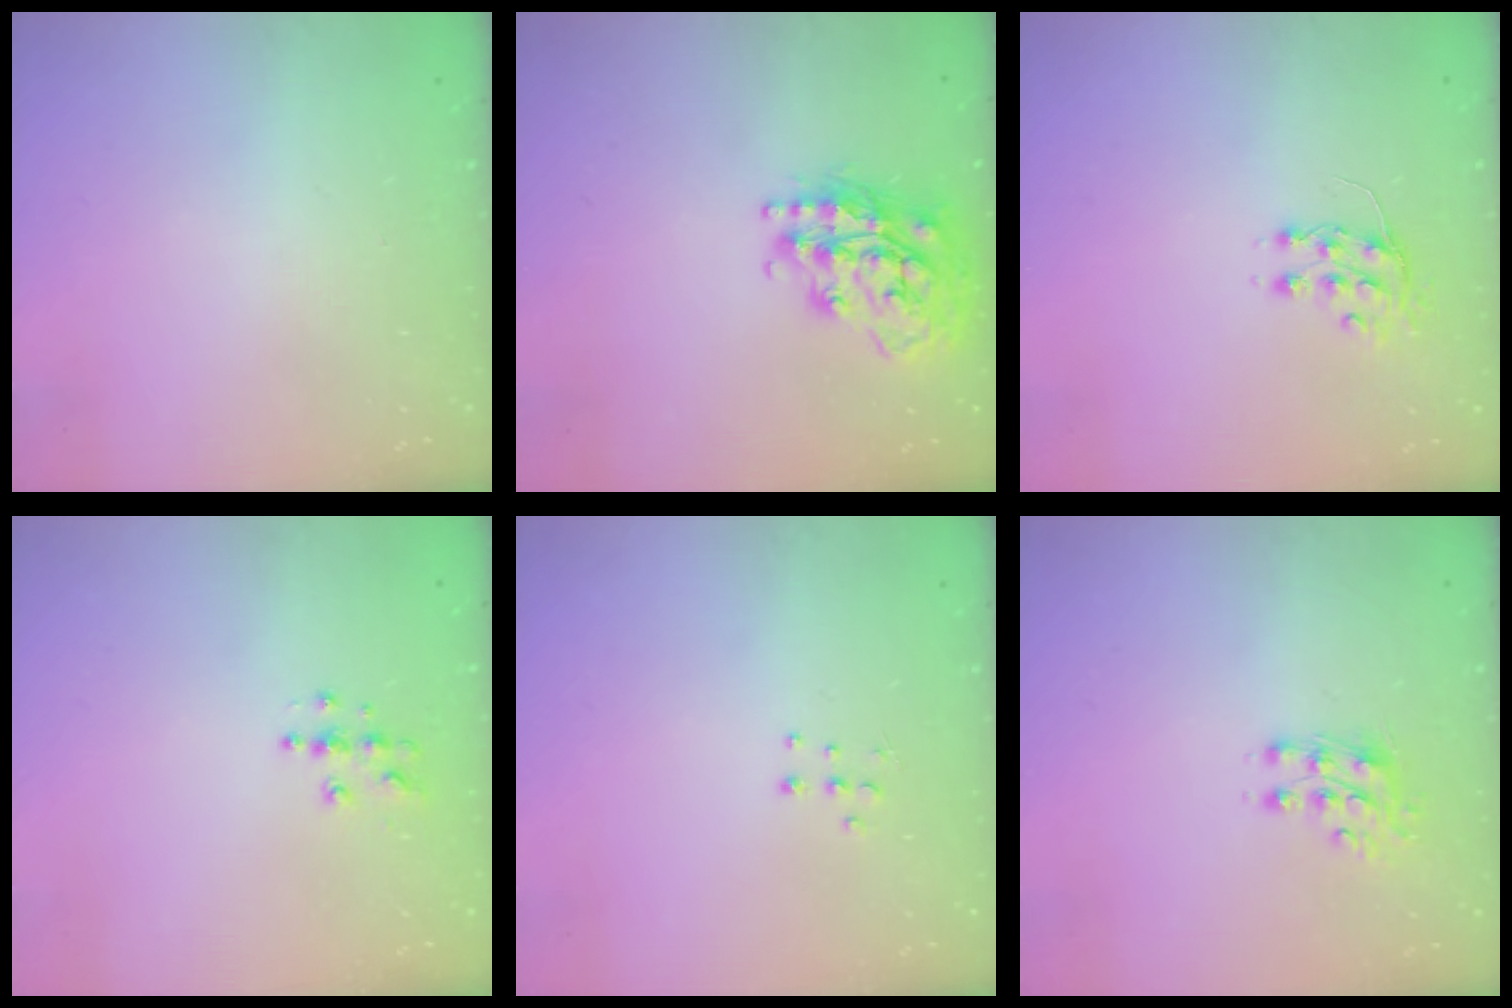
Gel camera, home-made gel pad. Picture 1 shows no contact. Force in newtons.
{"total": 19.3, "press": 19.3, "slide": 1.4}
{"total": 7.6, "press": 7.5, "slide": 0.9}
{"total": 4.3, "press": 4.3, "slide": 0.4}
{"total": 4.6, "press": 4.5, "slide": 0.7}
{"total": 7.8, "press": 7.7, "slide": 0.8}